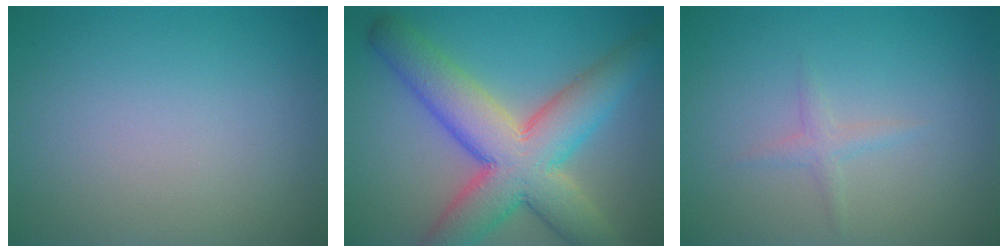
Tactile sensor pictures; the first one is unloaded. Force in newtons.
{"total": 10.2, "press": 10.2, "slide": 0.4}
{"total": 1.1, "press": 1.1, "slide": 0.0}